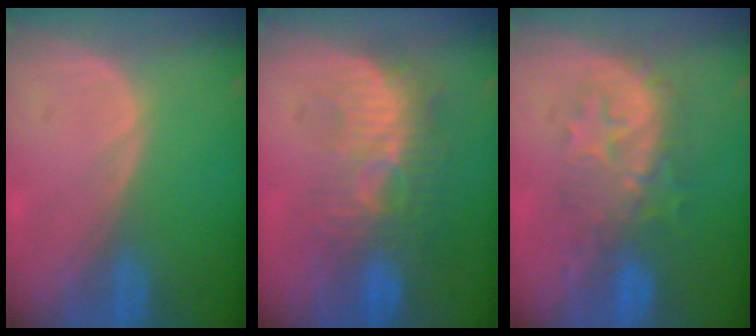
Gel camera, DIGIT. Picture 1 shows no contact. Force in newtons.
{"total": 9.4, "press": 8.7, "slide": 3.7}
{"total": 8.3, "press": 8.2, "slide": 1.4}